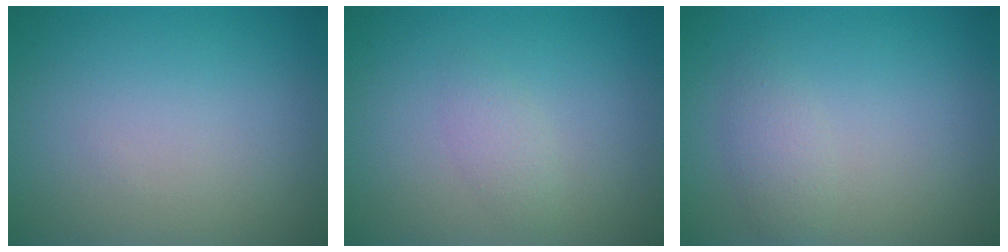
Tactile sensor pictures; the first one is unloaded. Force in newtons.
{"total": 1.3, "press": 1.3, "slide": 0.0}
{"total": 1.6, "press": 1.6, "slide": 0.1}